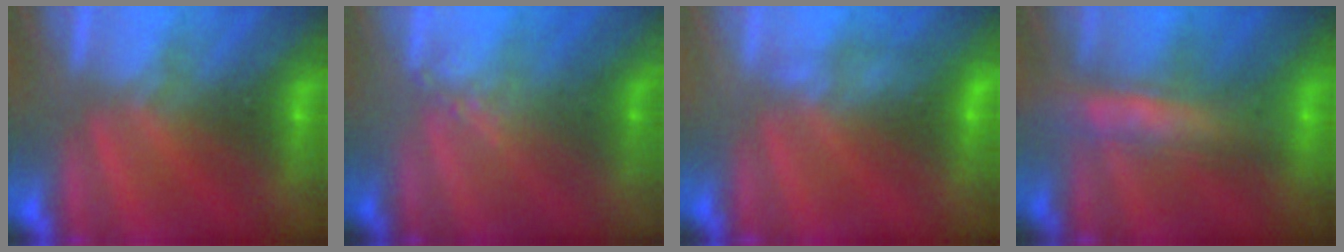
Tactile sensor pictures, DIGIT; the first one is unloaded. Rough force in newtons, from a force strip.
{"total": 1.3}
{"total": 4.6}
{"total": 7.5}